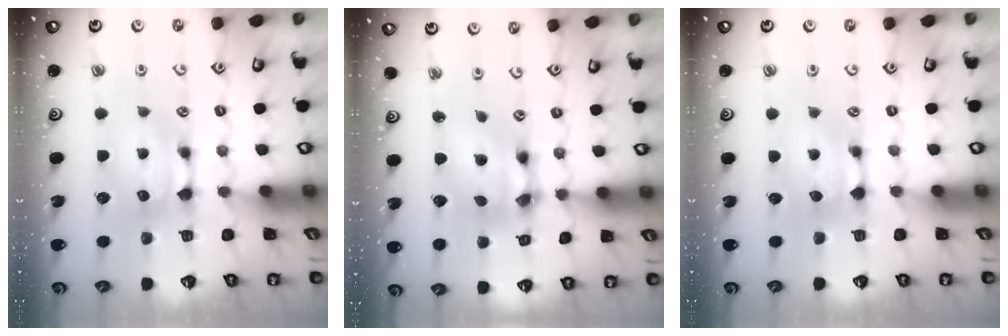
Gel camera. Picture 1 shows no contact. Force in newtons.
{"total": 6.2, "press": 6.0, "slide": 1.8}
{"total": 0.8, "press": 0.5, "slide": 0.6}